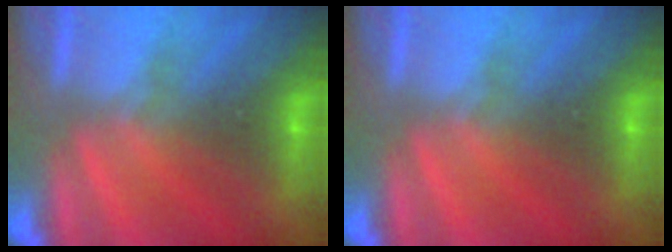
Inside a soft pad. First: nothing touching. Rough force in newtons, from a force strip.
{"total": 0.0}